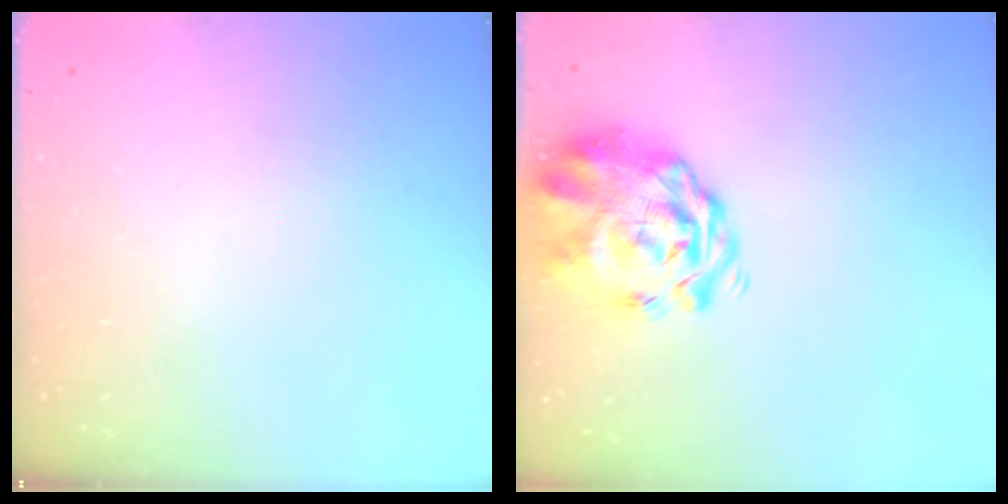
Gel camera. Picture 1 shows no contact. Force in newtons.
{"total": 3.8, "press": 3.5, "slide": 1.6}